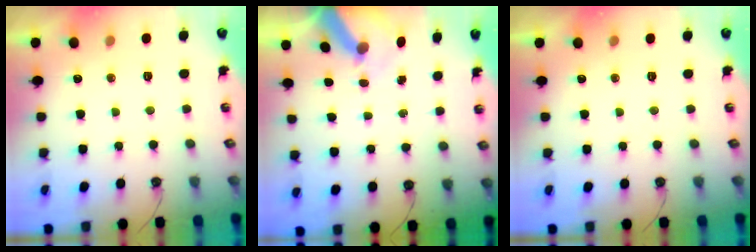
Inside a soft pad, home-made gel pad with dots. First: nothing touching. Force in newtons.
{"total": 9.6, "press": 9.5, "slide": 1.3}
{"total": 0.0}